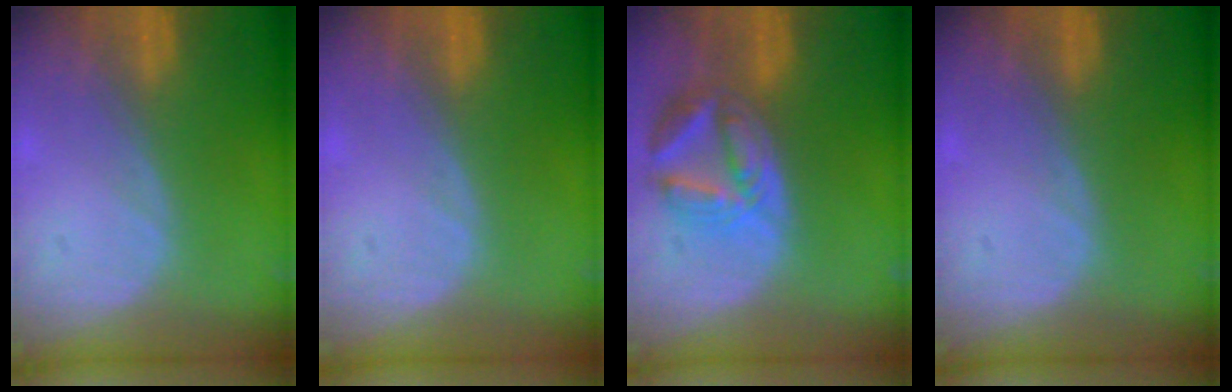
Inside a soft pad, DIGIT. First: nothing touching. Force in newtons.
{"total": 0.0}
{"total": 8.1, "press": 7.2, "slide": 3.7}
{"total": 0.0}